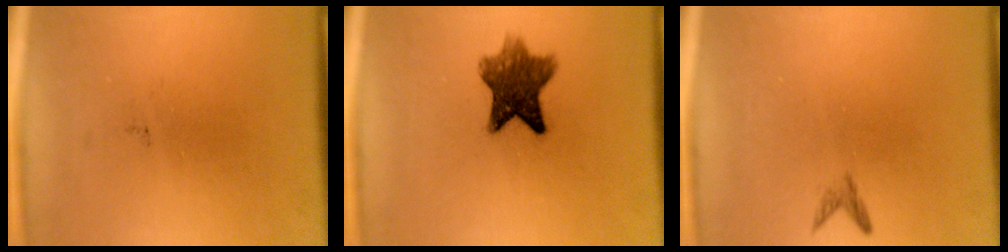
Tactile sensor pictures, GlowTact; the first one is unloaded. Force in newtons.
{"total": 8.1}
{"total": 0.8}